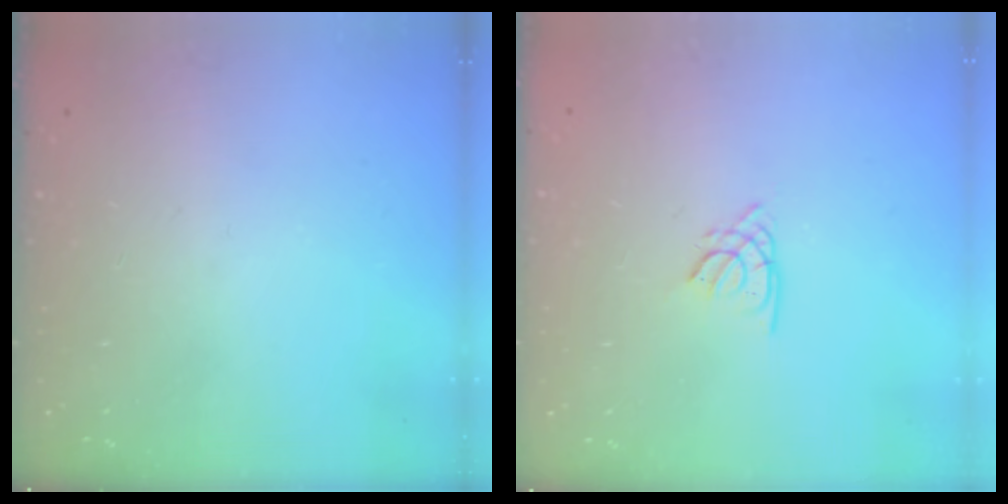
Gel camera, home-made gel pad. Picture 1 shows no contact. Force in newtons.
{"total": 1.4, "press": 1.4, "slide": 0.3}